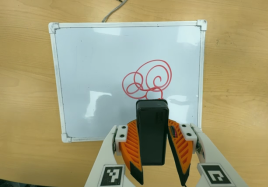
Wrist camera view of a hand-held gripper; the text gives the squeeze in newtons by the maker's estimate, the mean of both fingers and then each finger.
{"total": 8.0, "left": 6.8, "right": 9.3}